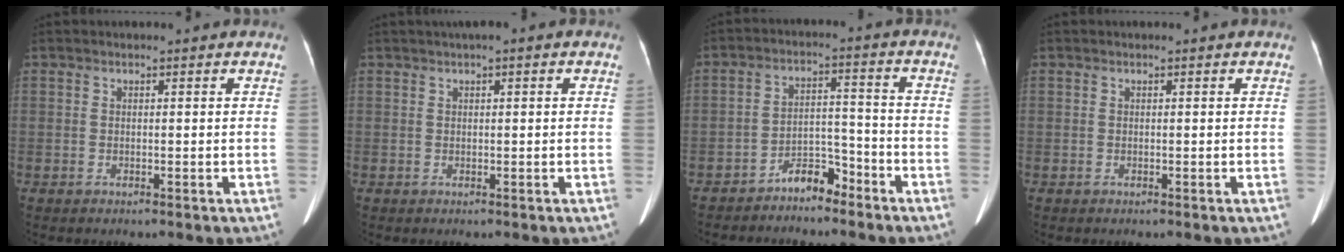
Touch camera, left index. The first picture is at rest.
{"total": 1.9, "force": [0.9, 0.3, 1.7], "torque": [-0.030, 0.012, 0.011]}
{"total": 5.2, "force": [-4.4, 1.7, 2.0], "torque": [-0.030, 0.011, -0.078]}
{"total": 0.0}